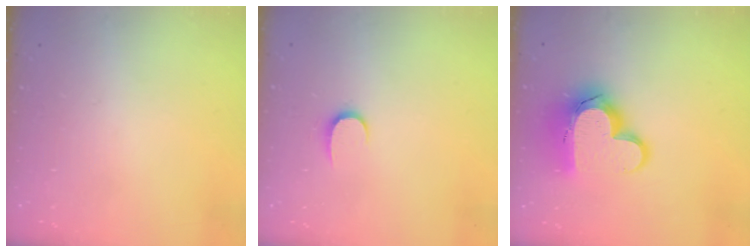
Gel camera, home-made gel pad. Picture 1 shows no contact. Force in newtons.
{"total": 5.4, "press": 5.4, "slide": 0.5}
{"total": 15.6, "press": 15.5, "slide": 1.3}